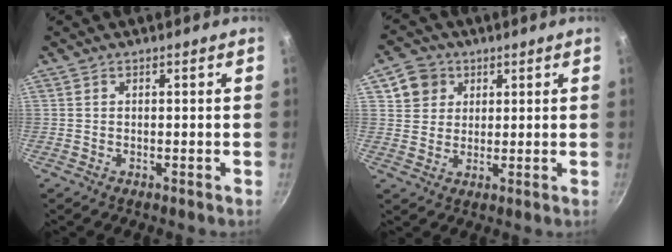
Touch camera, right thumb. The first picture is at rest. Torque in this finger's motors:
{"motor_torque": [-0.53, 0.52, -0.29, 0.11, 0.05]}